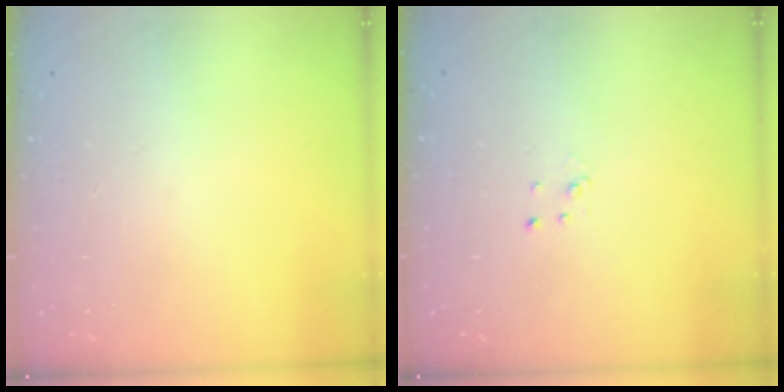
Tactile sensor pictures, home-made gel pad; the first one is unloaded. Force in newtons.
{"total": 2.0, "press": 2.0, "slide": 0.2}